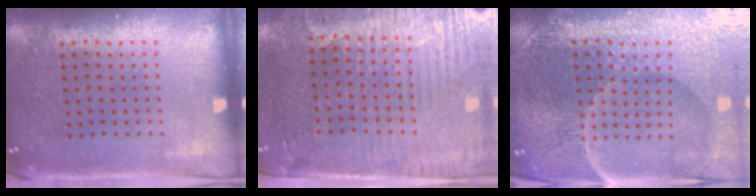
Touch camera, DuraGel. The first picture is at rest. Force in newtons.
{"total": 3.4, "press": 3.1, "slide": 1.3}
{"total": 5.8, "press": 5.3, "slide": 2.3}